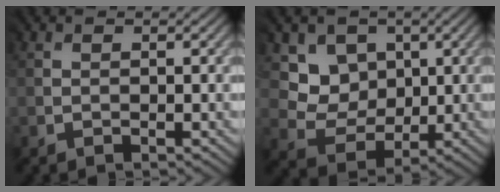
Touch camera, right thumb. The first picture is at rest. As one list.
[{"total": 5.2, "force": [2.6, 4.4, 0.7], "torque": [-0.038, -0.028, 0.048]}]